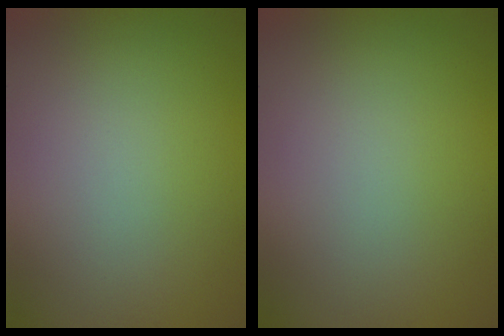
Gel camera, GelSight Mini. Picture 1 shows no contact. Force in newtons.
{"total": 0.0}